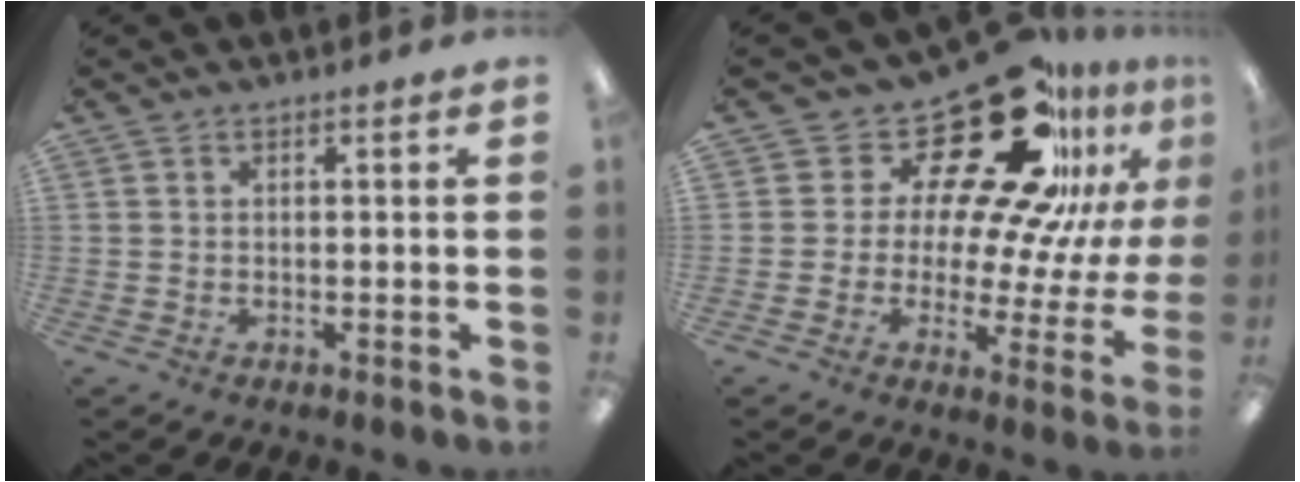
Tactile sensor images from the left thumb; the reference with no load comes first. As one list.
[{"total": 24.9, "force": [16.9, 11.1, 14.5], "torque": [-0.225, -0.123, 0.287]}]